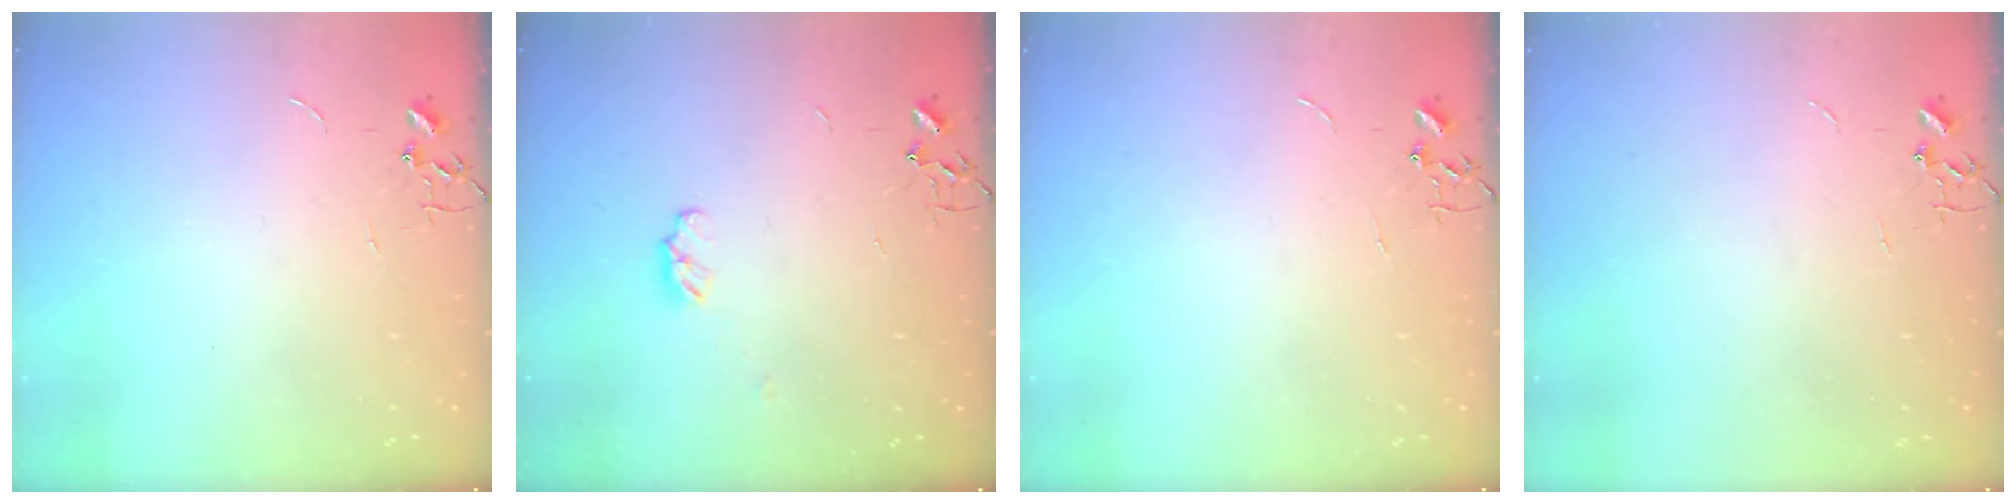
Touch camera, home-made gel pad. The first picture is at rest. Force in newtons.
{"total": 4.6, "press": 4.6, "slide": 0.6}
{"total": 0.0}
{"total": 0.0}